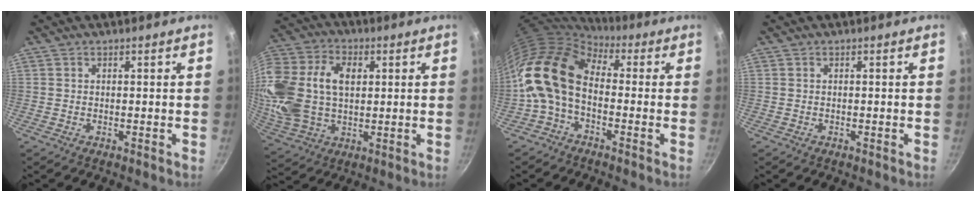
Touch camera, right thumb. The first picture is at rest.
{"total": 21.2, "force": [3.0, 14.4, 15.2], "torque": [-0.321, 0.018, 0.056]}
{"total": 12.8, "force": [-1.4, 8.5, 9.5], "torque": [-0.162, 0.032, -0.045]}
{"total": 0.0}